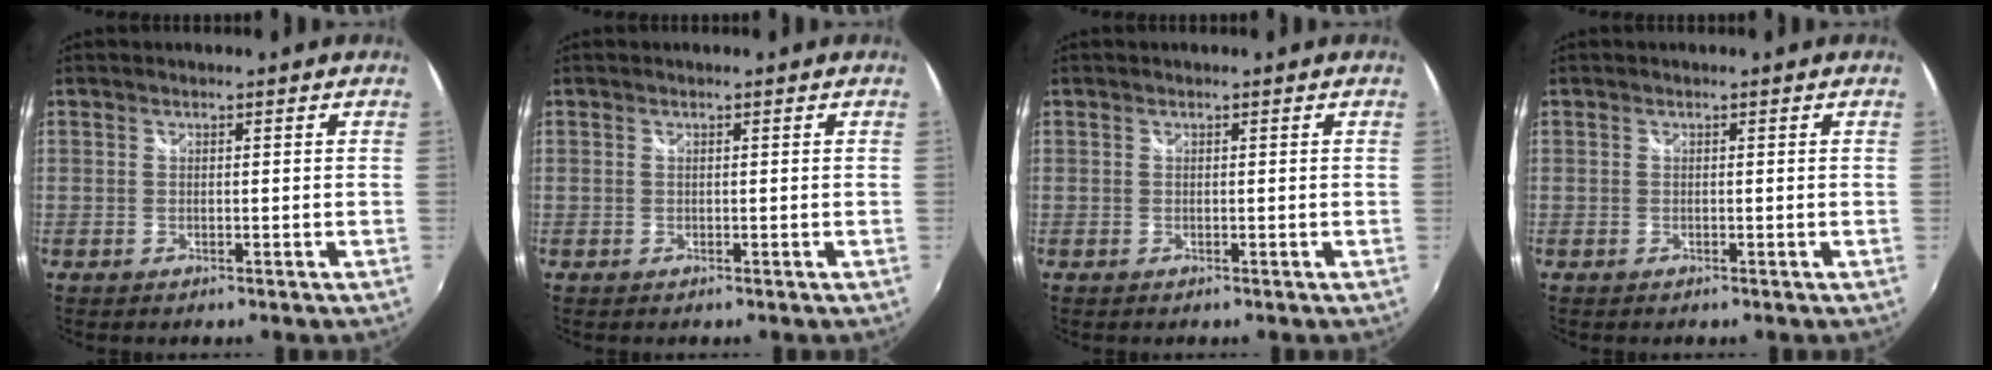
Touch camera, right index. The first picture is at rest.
{"total": 0.0}
{"total": 0.0}
{"total": 0.0}